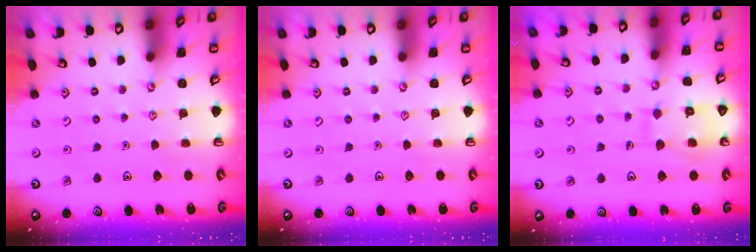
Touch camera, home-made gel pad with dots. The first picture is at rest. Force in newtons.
{"total": 0.0}
{"total": 10.3, "press": 10.2, "slide": 0.9}